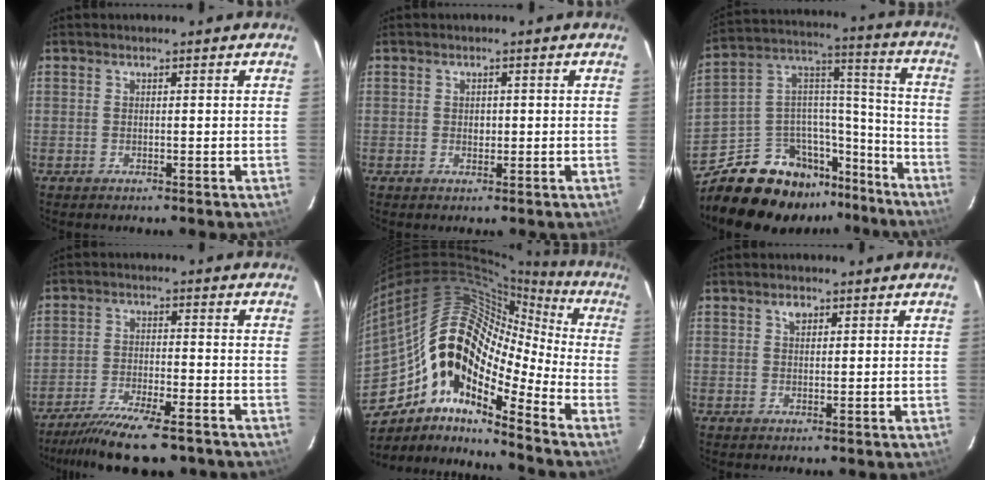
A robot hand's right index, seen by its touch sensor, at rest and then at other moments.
{"total": 1.3, "force": [0.0, 1.1, 0.7], "torque": [-0.010, 0.003, 0.000]}
{"total": 19.2, "force": [-14.8, 10.3, 6.6], "torque": [-0.136, 0.078, -0.216]}
{"total": 12.7, "force": [-10.4, 2.6, 6.8], "torque": [-0.150, -0.024, -0.174]}
{"total": 18.9, "force": [-8.3, 9.5, 14.1], "torque": [-0.228, -0.005, -0.173]}
{"total": 1.7, "force": [0.9, 1.2, 0.9], "torque": [-0.014, 0.007, 0.015]}